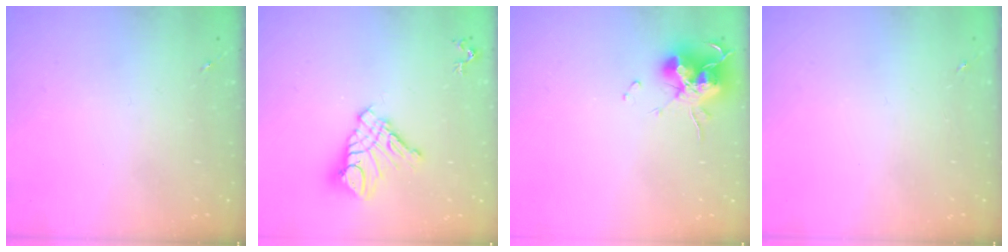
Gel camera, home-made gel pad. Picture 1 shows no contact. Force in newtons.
{"total": 12.8, "press": 12.7, "slide": 1.4}
{"total": 15.2, "press": 15.1, "slide": 2.0}
{"total": 0.0}